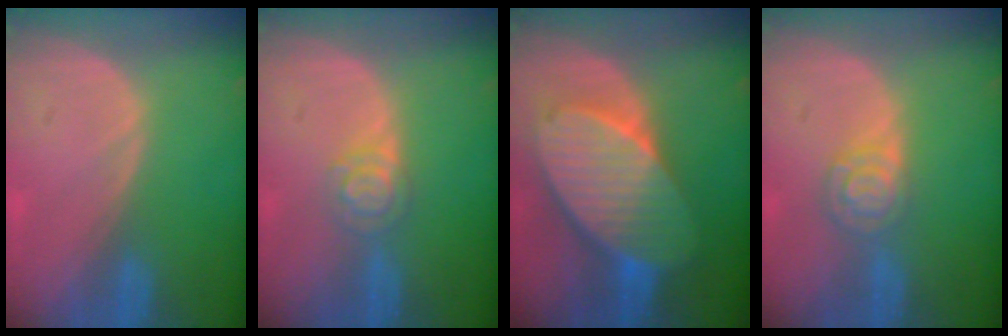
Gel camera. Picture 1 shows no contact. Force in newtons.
{"total": 3.9, "press": 3.7, "slide": 1.3}
{"total": 10.8, "press": 10.8, "slide": 0.6}
{"total": 4.8, "press": 4.2, "slide": 2.3}